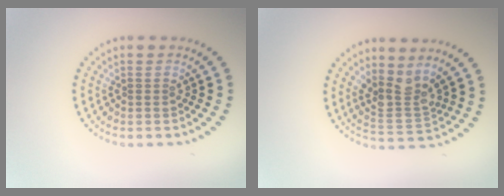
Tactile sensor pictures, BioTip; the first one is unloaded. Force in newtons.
{"total": 3.3, "press": 2.6, "slide": 2.0}